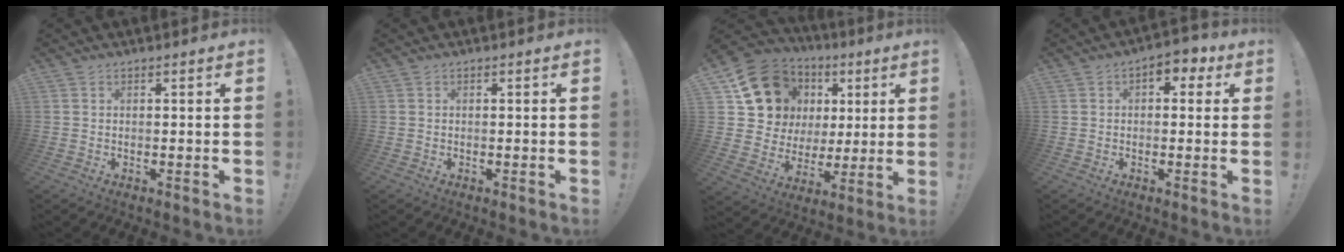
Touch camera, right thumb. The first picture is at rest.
{"total": 0.0}
{"total": 17.6, "force": [8.6, 13.6, 7.2], "torque": [-0.109, -0.041, 0.186]}
{"total": 4.8, "force": [1.0, 3.1, 3.5], "torque": [-0.037, -0.001, 0.014]}